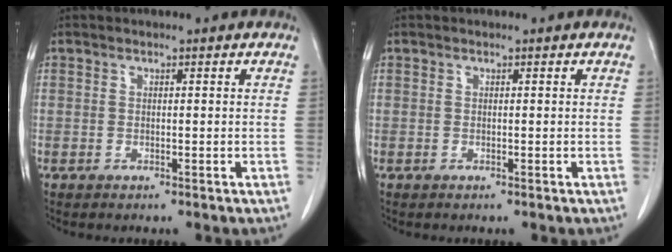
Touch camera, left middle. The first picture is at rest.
{"total": 0.0}